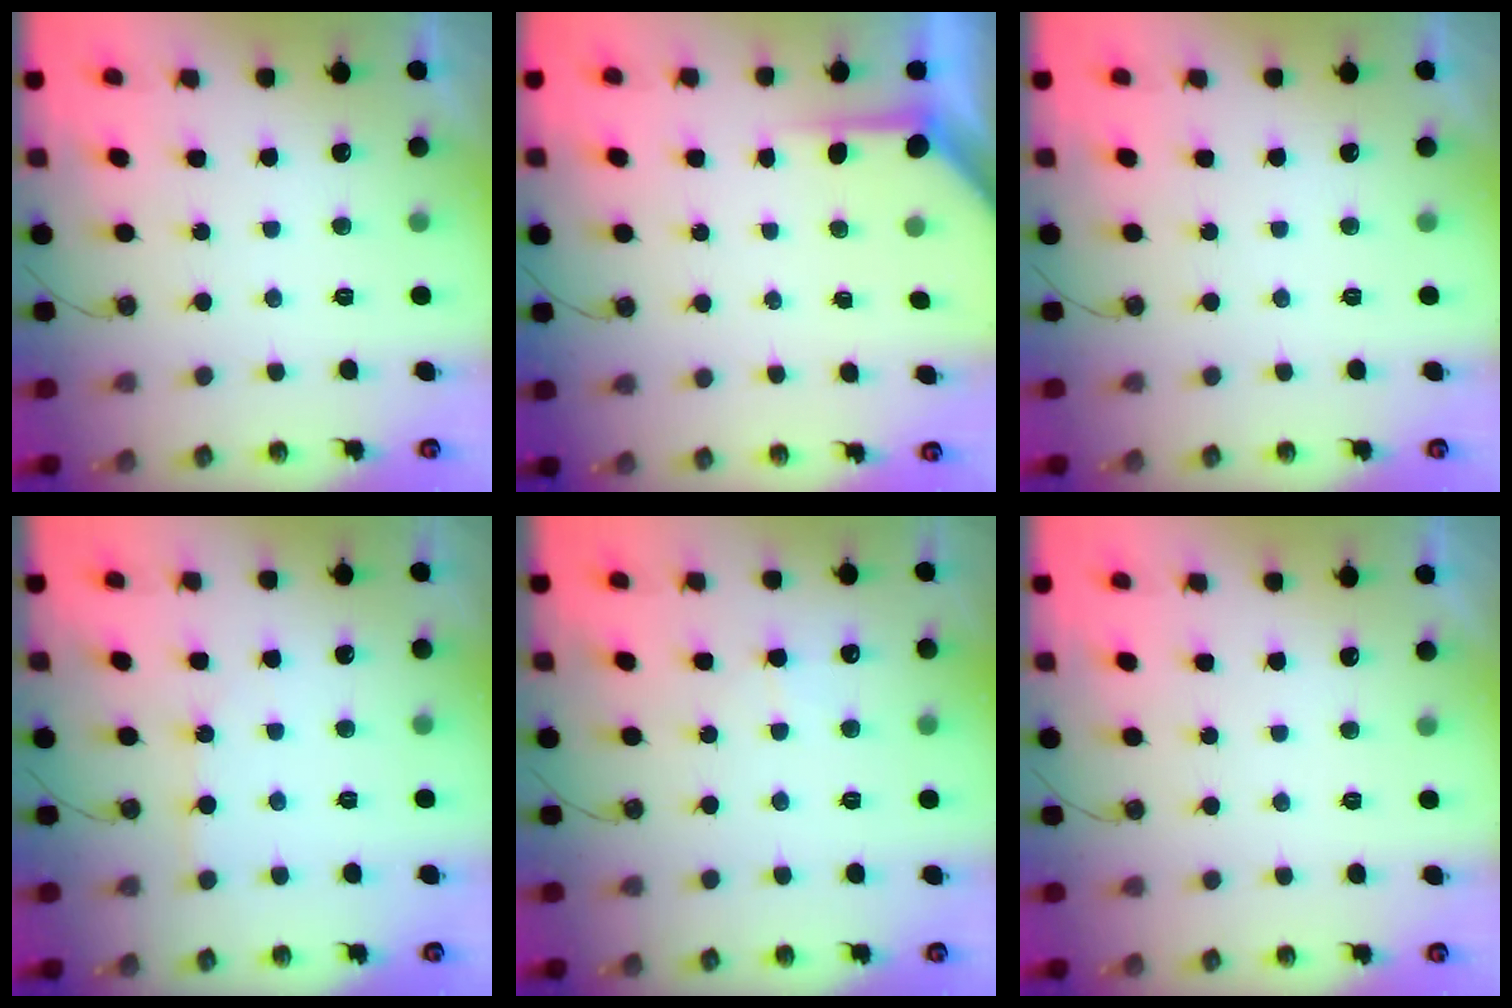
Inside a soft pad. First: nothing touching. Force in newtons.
{"total": 3.9, "press": 3.9, "slide": 0.4}
{"total": 0.0}
{"total": 2.9, "press": 2.9, "slide": 0.4}
{"total": 3.8, "press": 3.7, "slide": 0.7}
{"total": 0.0}